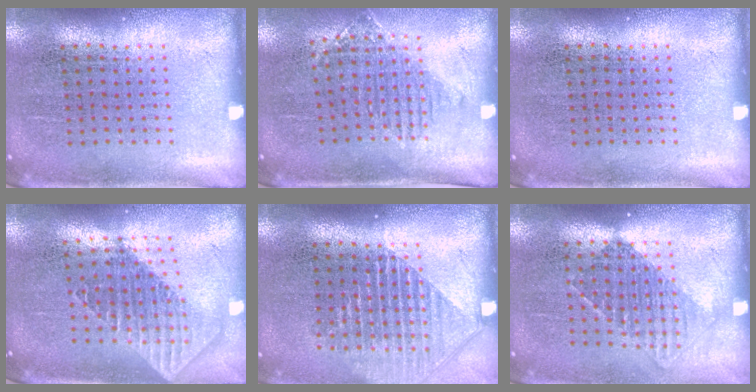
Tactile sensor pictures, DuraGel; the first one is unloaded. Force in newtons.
{"total": 1.2, "press": 1.1, "slide": 0.5}
{"total": 0.0}
{"total": 1.8, "press": 1.5, "slide": 1.0}
{"total": 1.6, "press": 1.4, "slide": 0.7}
{"total": 1.3, "press": 1.1, "slide": 0.7}